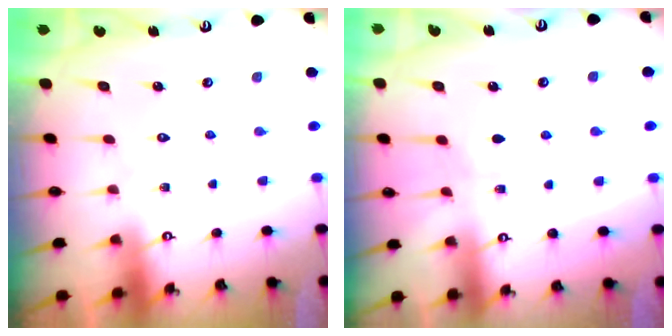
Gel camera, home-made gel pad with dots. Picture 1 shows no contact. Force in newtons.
{"total": 3.4, "press": 3.4, "slide": 0.5}